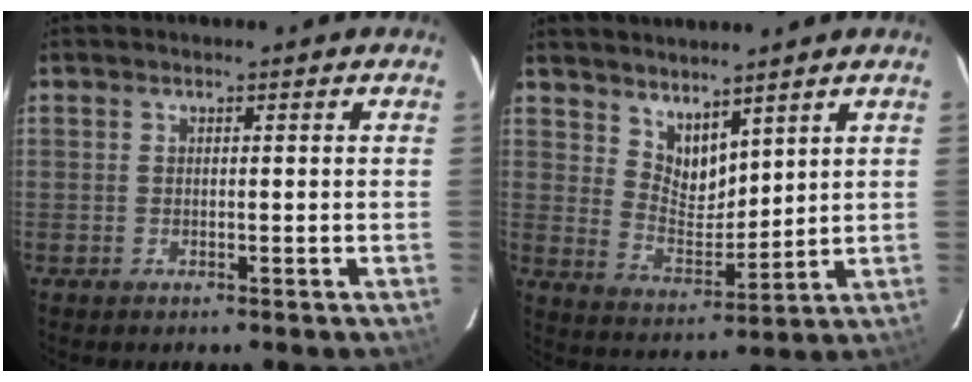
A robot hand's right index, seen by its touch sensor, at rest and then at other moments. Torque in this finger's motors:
{"motor_torque": [-0.02, 0.12, 0.01, 0.00]}